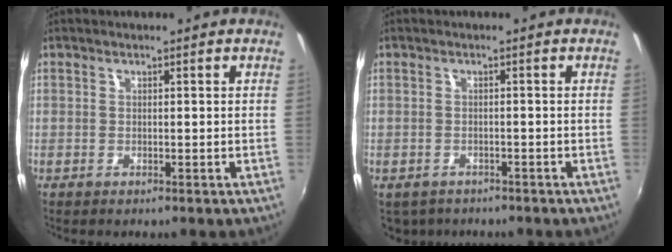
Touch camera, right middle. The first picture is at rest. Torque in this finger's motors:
{"motor_torque": [0.78, -1.16, 0.07, 0.01]}